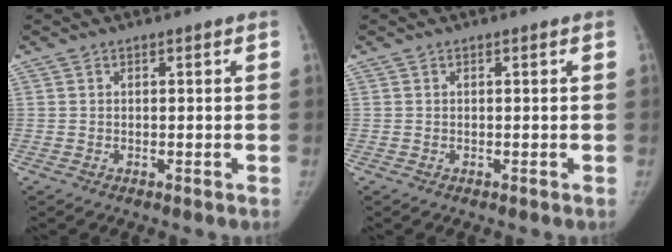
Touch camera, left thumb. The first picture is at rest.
{"total": 0.0}